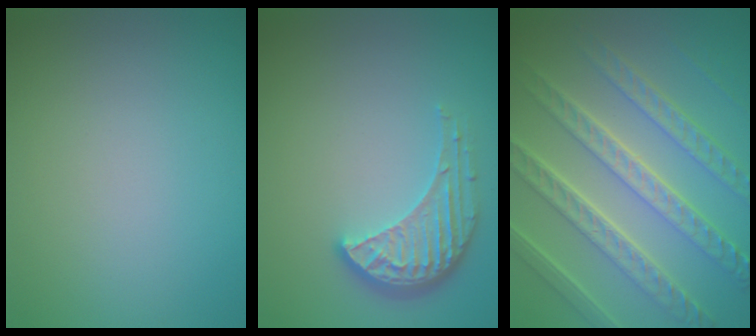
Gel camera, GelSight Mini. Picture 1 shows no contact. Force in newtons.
{"total": 4.1, "press": 3.1, "slide": 2.7}
{"total": 8.3, "press": 6.2, "slide": 5.5}